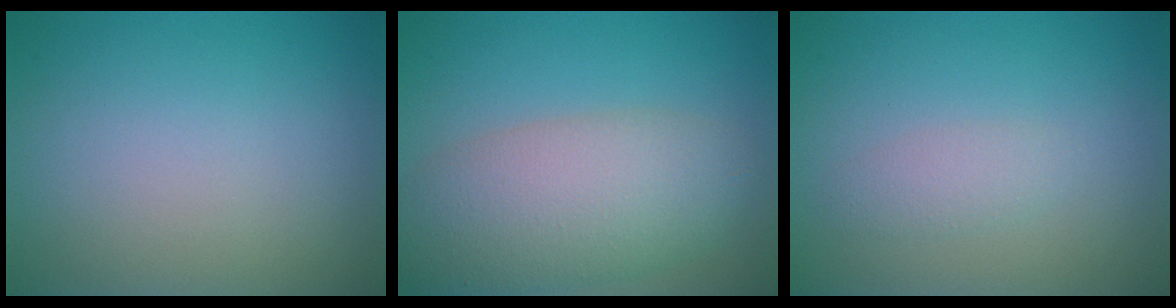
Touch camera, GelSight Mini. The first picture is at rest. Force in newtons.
{"total": 7.3, "press": 7.3, "slide": 0.5}
{"total": 1.4, "press": 1.4, "slide": 0.1}